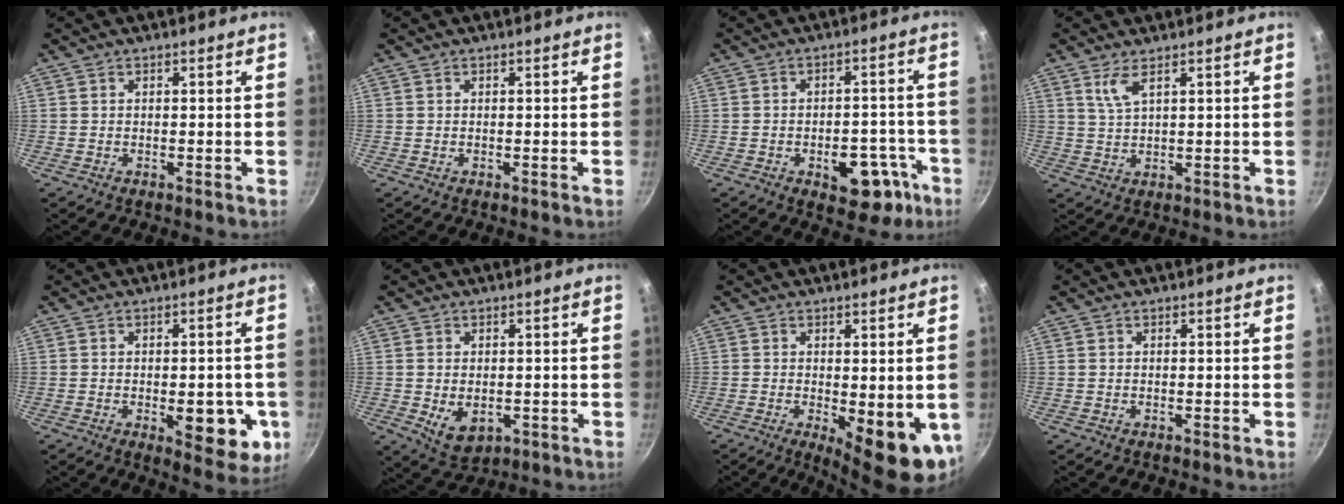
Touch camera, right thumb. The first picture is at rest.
{"total": 0.0}
{"total": 11.5, "force": [-5.1, 6.7, 7.9], "torque": [-0.053, 0.035, -0.059]}
{"total": 3.7, "force": [2.1, 1.1, 2.9], "torque": [-0.058, -0.013, 0.048]}
{"total": 11.4, "force": [-2.7, 5.4, 9.7], "torque": [-0.080, -0.002, -0.029]}
{"total": 6.2, "force": [-0.9, 4.2, 4.5], "torque": [-0.066, -0.011, -0.003]}
{"total": 11.0, "force": [-1.9, 4.1, 10.0], "torque": [-0.111, -0.011, -0.013]}
{"total": 0.0}